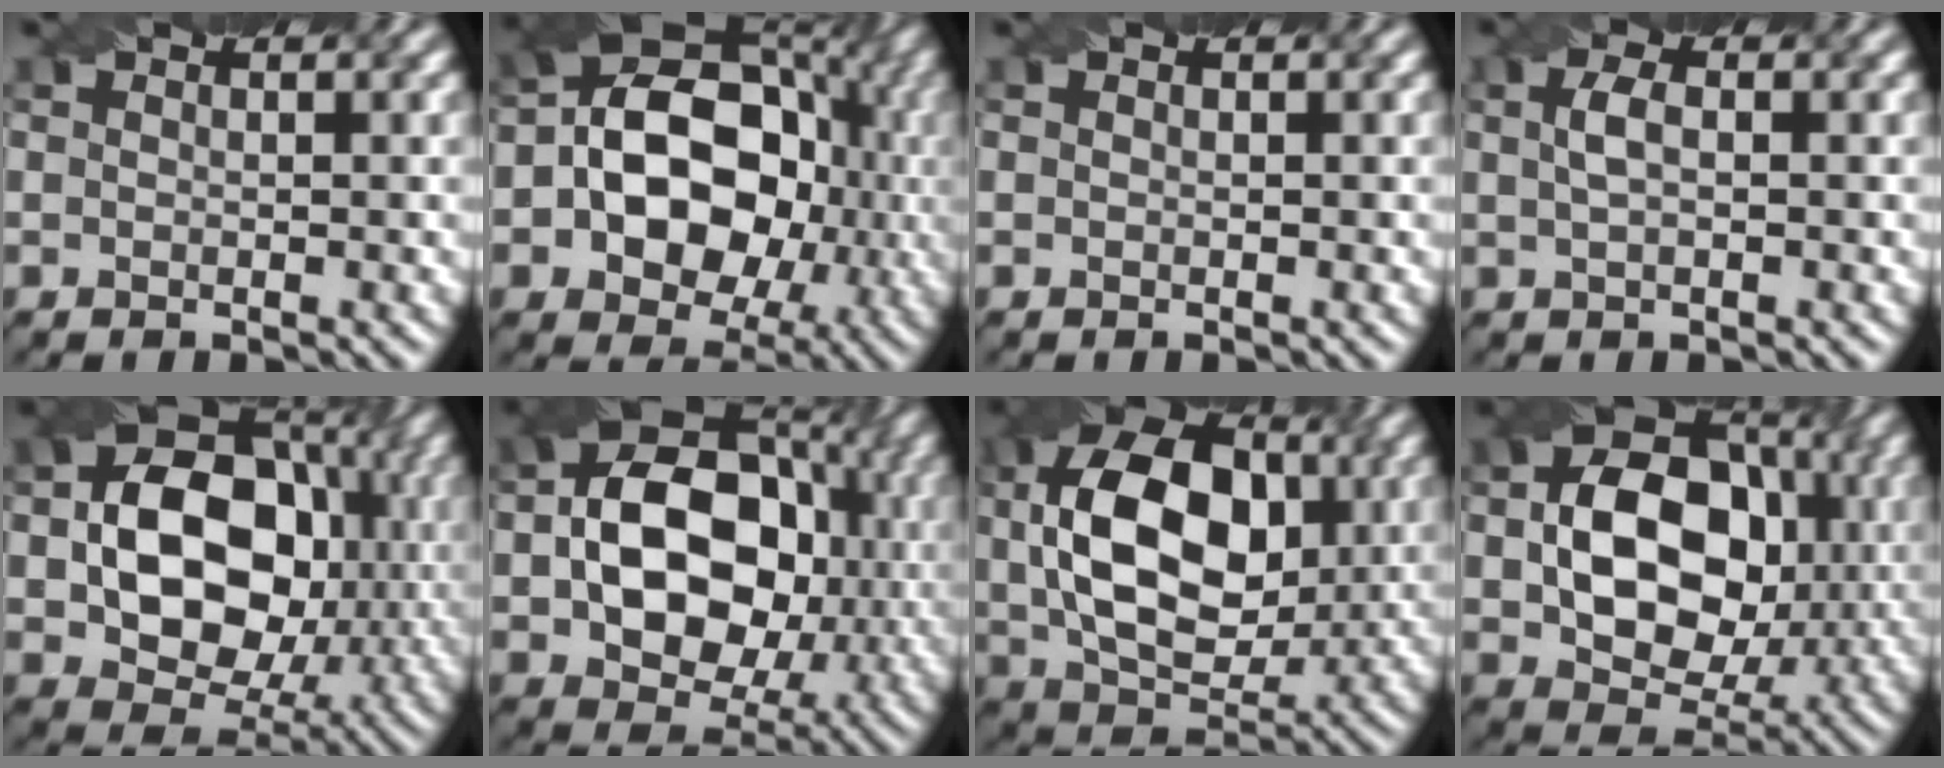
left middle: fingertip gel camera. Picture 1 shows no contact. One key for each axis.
{"total": 11.9, "fx": -0.6, "fy": 8.8, "fz": 8.0, "tx": -0.111, "ty": 0.007, "tz": -0.026}
{"total": 0.0}
{"total": 1.8, "fx": 0.2, "fy": 0.7, "fz": 1.6, "tx": -0.039, "ty": 0.005, "tz": 0.004}
{"total": 12.4, "fx": 0.1, "fy": 9.0, "fz": 8.5, "tx": -0.129, "ty": 0.001, "tz": -0.002}
{"total": 13.1, "fx": -0.2, "fy": 9.3, "fz": 9.2, "tx": -0.135, "ty": 0.007, "tz": -0.006}
{"total": 12.7, "fx": 1.5, "fy": 8.4, "fz": 9.5, "tx": -0.184, "ty": 0.006, "tz": 0.029}
{"total": 11.3, "fx": 0.4, "fy": 8.1, "fz": 7.8, "tx": -0.124, "ty": 0.005, "tz": 0.002}